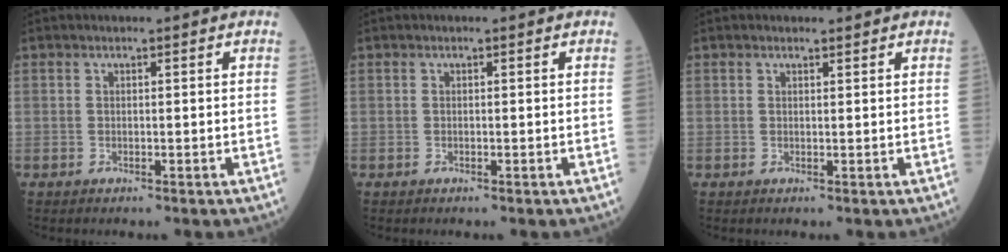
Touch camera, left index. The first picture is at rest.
{"total": 0.0}
{"total": 0.6, "force": [0.6, 0.1, 0.0], "torque": [-0.010, -0.003, 0.008]}